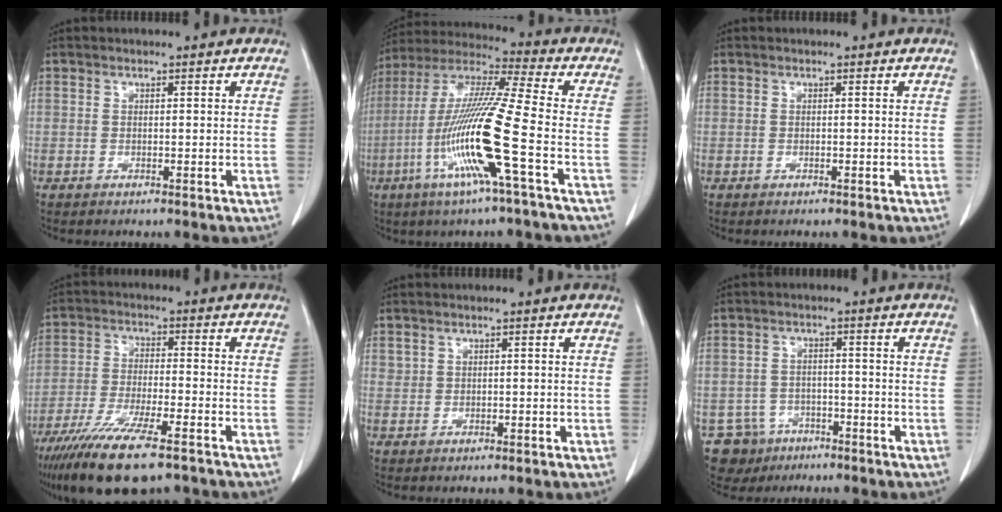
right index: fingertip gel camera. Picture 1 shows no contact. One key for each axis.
{"total": 16.9, "fx": -5.2, "fy": -1.0, "fz": 16.0, "tx": -0.323, "ty": -0.015, "tz": -0.111}
{"total": 0.0}
{"total": 15.3, "fx": -11.1, "fy": 2.4, "fz": 10.3, "tx": -0.190, "ty": -0.043, "tz": -0.187}
{"total": 0.7, "fx": 0.4, "fy": 0.6, "fz": 0.2, "tx": -0.002, "ty": 0.006, "tz": 0.009}
{"total": 6.5, "fx": -3.9, "fy": 5.2, "fz": 0.2, "tx": 0.002, "ty": 0.009, "tz": -0.056}